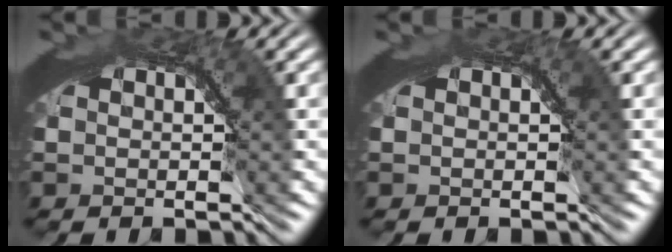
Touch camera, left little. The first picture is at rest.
{"total": 0.0}